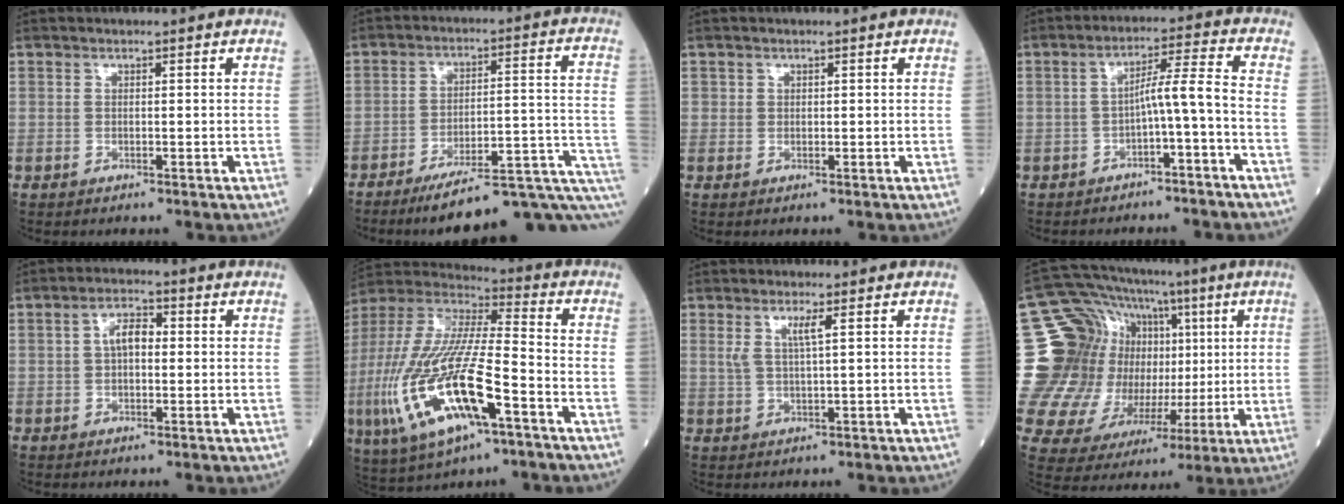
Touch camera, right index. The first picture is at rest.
{"total": 17.3, "force": [-12.2, 1.5, 12.1], "torque": [-0.107, 0.040, -0.176]}
{"total": 0.6, "force": [0.2, 0.6, 0.0], "torque": [0.009, 0.003, 0.000]}
{"total": 5.5, "force": [-2.2, -0.5, 5.0], "torque": [-0.077, 0.022, -0.033]}
{"total": 4.3, "force": [0.5, 2.0, 3.8], "torque": [-0.071, 0.015, 0.006]}
{"total": 23.4, "force": [-8.2, 5.7, 21.2], "torque": [-0.509, -0.041, -0.148]}
{"total": 2.7, "force": [1.1, -0.2, 2.5], "torque": [-0.056, -0.001, 0.024]}
{"total": 23.1, "force": [3.5, 18.7, 13.1], "torque": [-0.238, 0.081, 0.085]}